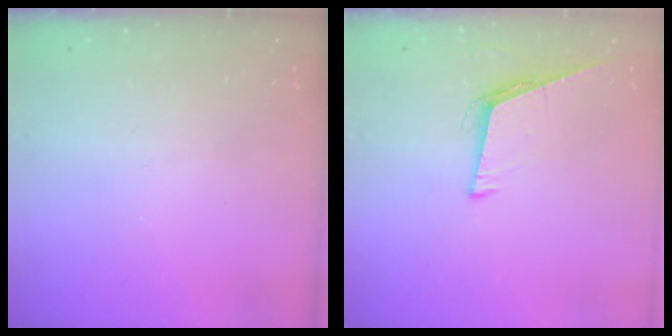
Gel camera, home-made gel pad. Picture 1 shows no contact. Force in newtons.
{"total": 5.7, "press": 5.1, "slide": 2.6}